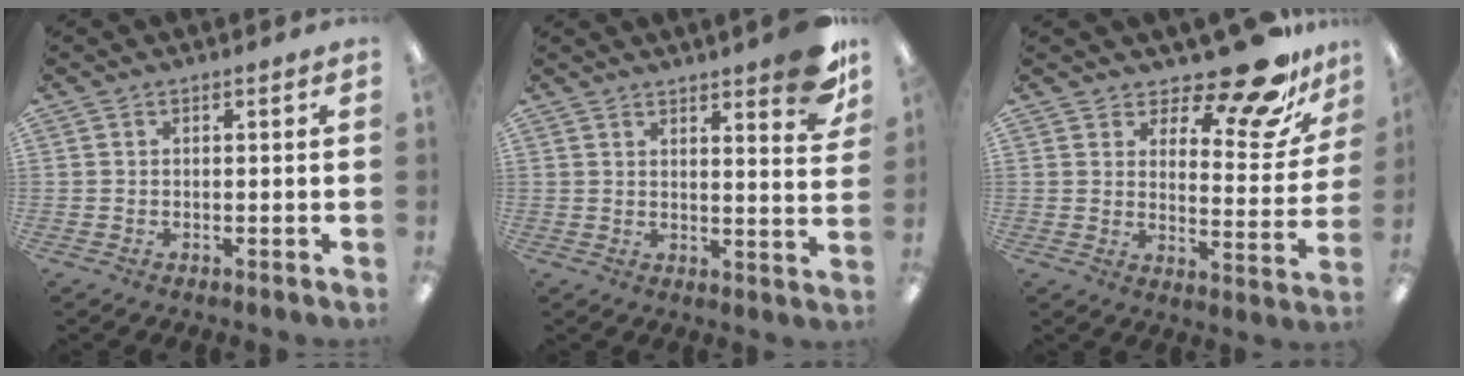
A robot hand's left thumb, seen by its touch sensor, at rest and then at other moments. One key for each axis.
{"total": 8.2, "fx": 6.2, "fy": 1.4, "fz": 5.2, "tx": -0.060, "ty": -0.039, "tz": 0.100}
{"total": 15.3, "fx": 12.9, "fy": 4.4, "fz": 7.1, "tx": -0.099, "ty": -0.105, "tz": 0.216}